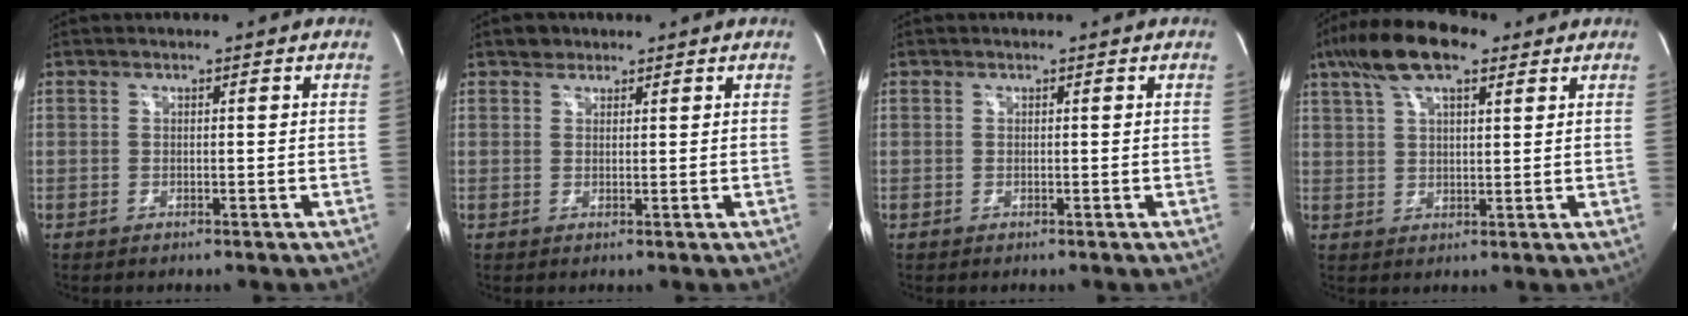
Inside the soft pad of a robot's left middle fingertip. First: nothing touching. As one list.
[{"total": 1.7, "force": [1.3, 1.1, 0.1], "torque": [0.000, 0.003, 0.018]}, {"total": 0.0}, {"total": 11.2, "force": [7.1, 3.6, 8.0], "torque": [-0.156, 0.032, 0.127]}]